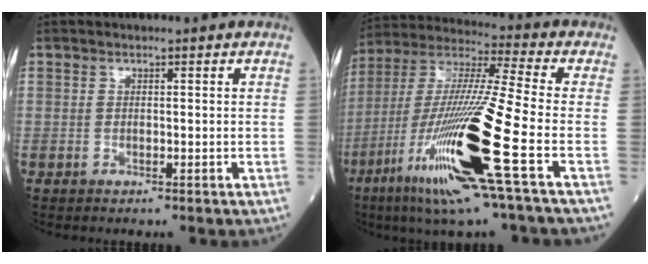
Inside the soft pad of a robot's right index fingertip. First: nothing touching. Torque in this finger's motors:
{"motor_torque": [1.30, -0.84, 1.05, 0.21]}